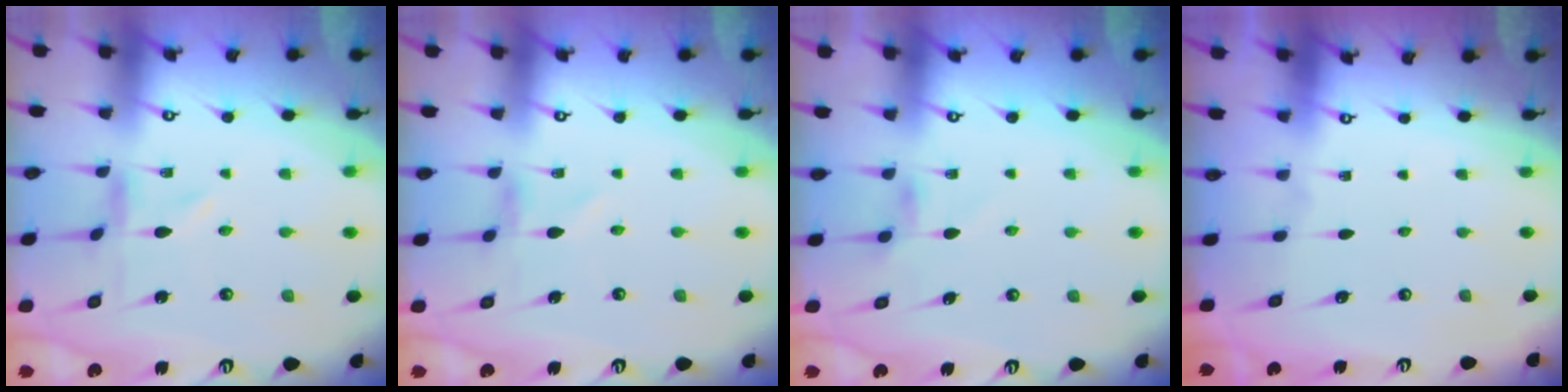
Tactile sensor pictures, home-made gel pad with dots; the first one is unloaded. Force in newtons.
{"total": 0.7, "press": 0.7, "slide": 0.1}
{"total": 3.7, "press": 3.7, "slide": 0.5}
{"total": 0.0}